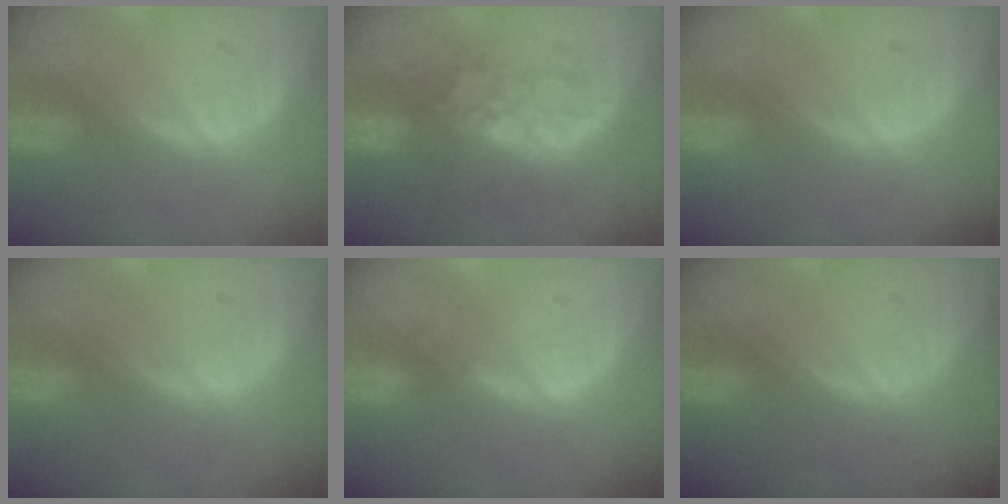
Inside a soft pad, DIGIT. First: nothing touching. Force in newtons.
{"total": 8.2, "press": 7.0, "slide": 4.1}
{"total": 0.0}
{"total": 0.0}
{"total": 1.3, "press": 1.3, "slide": 0.2}
{"total": 0.0}